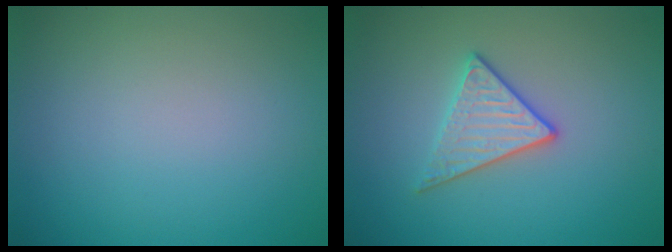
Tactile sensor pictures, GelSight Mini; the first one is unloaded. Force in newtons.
{"total": 2.8, "press": 2.6, "slide": 1.0}